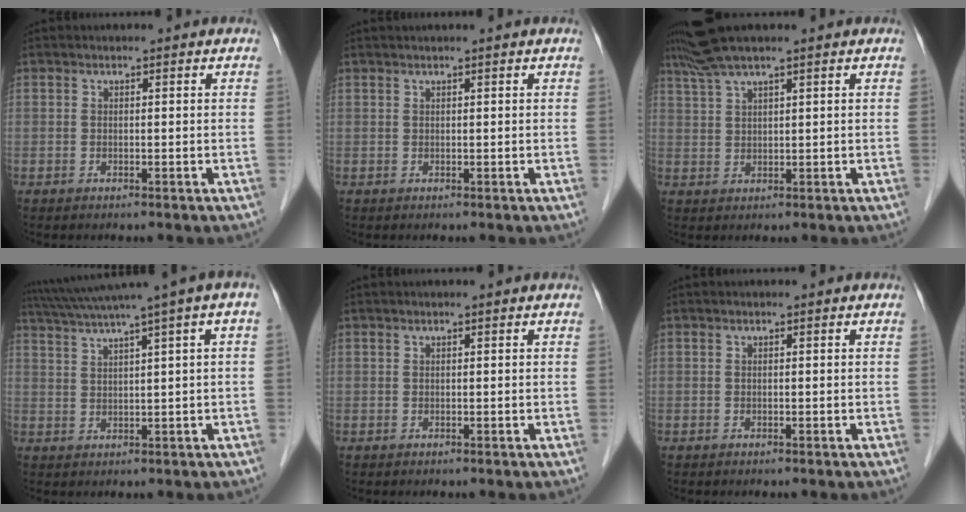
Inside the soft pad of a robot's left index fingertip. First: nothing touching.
{"total": 1.5, "force": [1.3, -0.4, 0.7], "torque": [-0.007, 0.014, 0.028]}
{"total": 5.4, "force": [4.5, 0.5, 3.0], "torque": [-0.069, 0.032, 0.092]}
{"total": 10.0, "force": [6.4, -1.2, 7.7], "torque": [-0.129, 0.037, 0.097]}
{"total": 0.0}
{"total": 0.0}